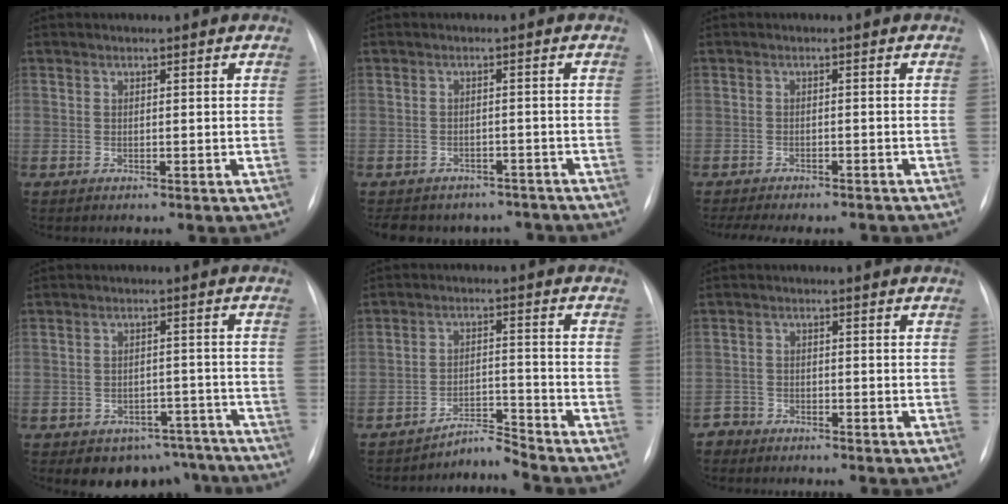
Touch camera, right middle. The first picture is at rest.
{"total": 11.2, "force": [-9.7, 5.3, 1.7], "torque": [-0.029, 0.016, -0.109]}
{"total": 10.9, "force": [-9.7, 2.8, 4.3], "torque": [-0.066, -0.004, -0.121]}
{"total": 9.4, "force": [-7.7, 5.2, 1.2], "torque": [0.013, 0.027, -0.089]}
{"total": 4.5, "force": [-4.1, -1.4, -1.0], "torque": [0.015, 0.000, -0.067]}
{"total": 2.3, "force": [-2.0, 0.8, -0.7], "torque": [0.010, 0.000, -0.042]}